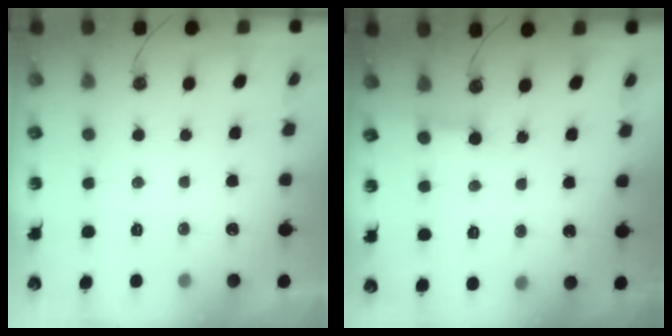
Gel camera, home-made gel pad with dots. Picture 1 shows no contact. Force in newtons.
{"total": 2.1, "press": 2.1, "slide": 0.1}